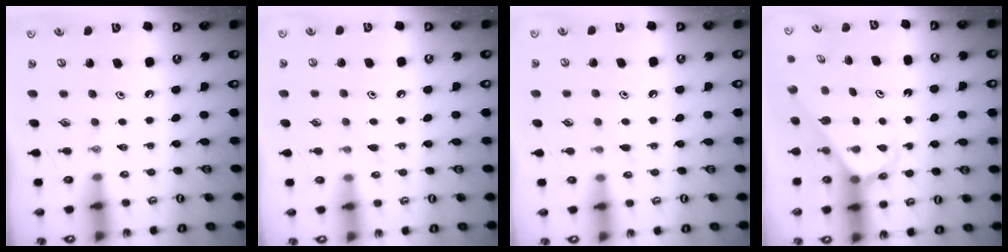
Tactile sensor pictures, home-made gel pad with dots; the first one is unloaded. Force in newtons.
{"total": 7.6, "press": 7.6, "slide": 0.6}
{"total": 7.6, "press": 7.6, "slide": 0.6}
{"total": 2.7, "press": 2.7, "slide": 0.2}